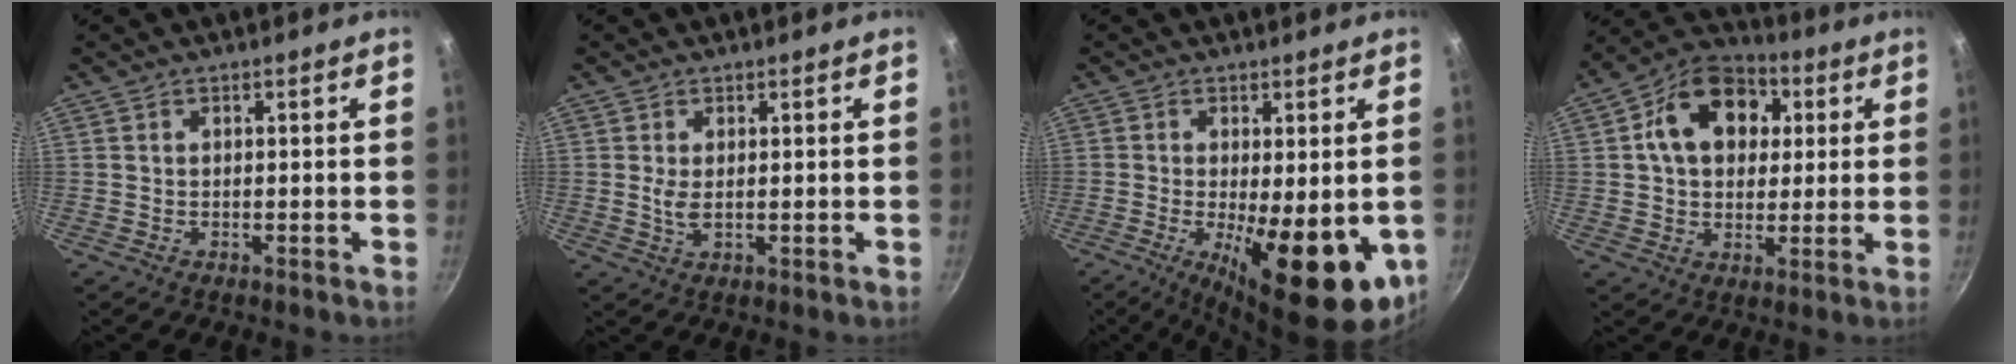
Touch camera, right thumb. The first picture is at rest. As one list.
[{"total": 2.3, "force": [0.4, 0.9, 2.1], "torque": [-0.042, -0.007, 0.010]}, {"total": 16.5, "force": [-3.6, 5.9, 14.9], "torque": [-0.200, -0.014, -0.039]}, {"total": 15.8, "force": [3.9, 11.6, 9.9], "torque": [-0.132, 0.017, 0.048]}]